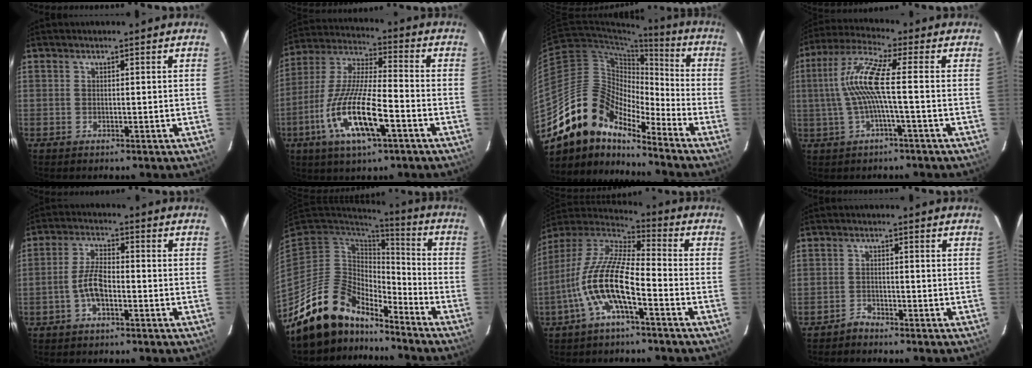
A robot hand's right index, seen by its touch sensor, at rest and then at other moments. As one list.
[{"total": 16.7, "force": [-6.8, 3.9, 14.7], "torque": [-0.307, -0.018, -0.134]}, {"total": 15.5, "force": [-13.0, 6.1, 5.9], "torque": [-0.102, 0.016, -0.256]}, {"total": 9.5, "force": [-0.6, 0.0, 9.5], "torque": [-0.192, 0.007, -0.009]}, {"total": 5.7, "force": [-2.1, 2.2, 4.8], "torque": [-0.104, 0.011, -0.040]}, {"total": 15.6, "force": [-13.4, 6.5, 4.6], "torque": [-0.112, 0.010, -0.237]}, {"total": 14.6, "force": [-5.6, 3.7, 12.9], "torque": [-0.257, -0.002, -0.113]}, {"total": 1.8, "force": [-1.7, 0.5, -0.1], "torque": [0.002, 0.004, -0.035]}]